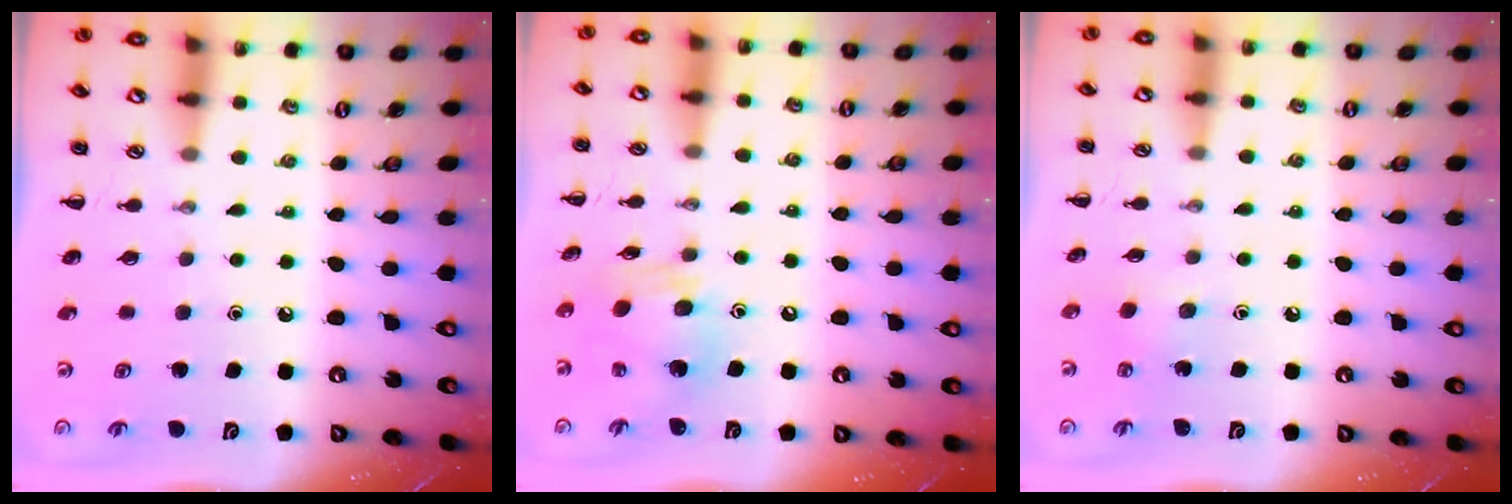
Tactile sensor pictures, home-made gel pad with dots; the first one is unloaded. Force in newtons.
{"total": 12.6, "press": 12.5, "slide": 1.7}
{"total": 3.0, "press": 2.8, "slide": 1.0}